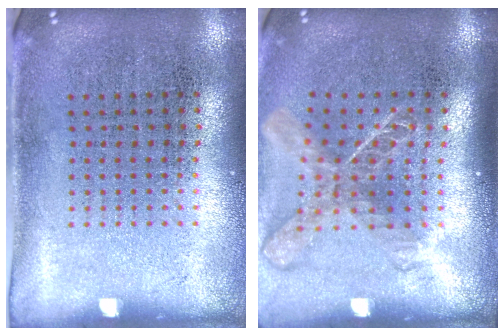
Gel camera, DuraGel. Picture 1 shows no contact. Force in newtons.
{"total": 1.8, "press": 1.4, "slide": 1.2}